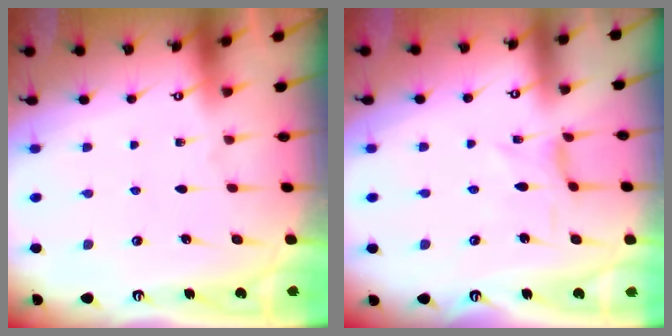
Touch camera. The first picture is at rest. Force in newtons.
{"total": 0.0}